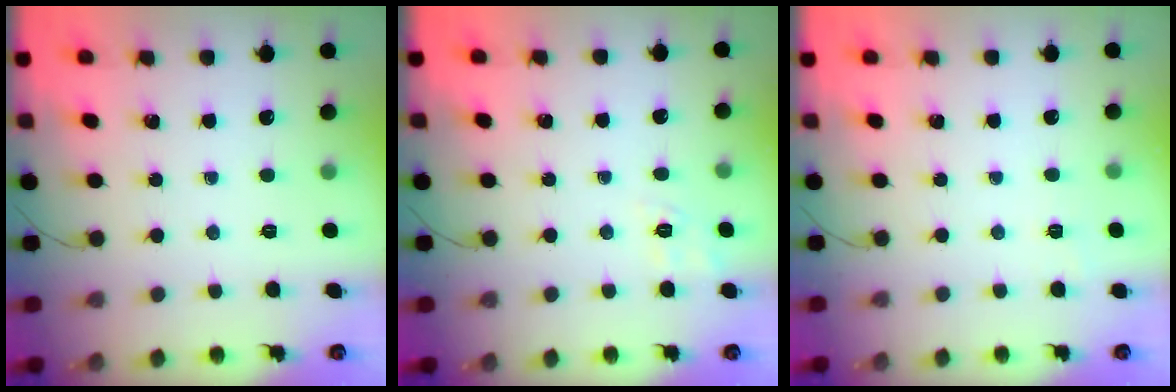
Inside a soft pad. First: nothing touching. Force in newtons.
{"total": 4.8, "press": 4.3, "slide": 2.2}
{"total": 5.8, "press": 5.6, "slide": 1.4}